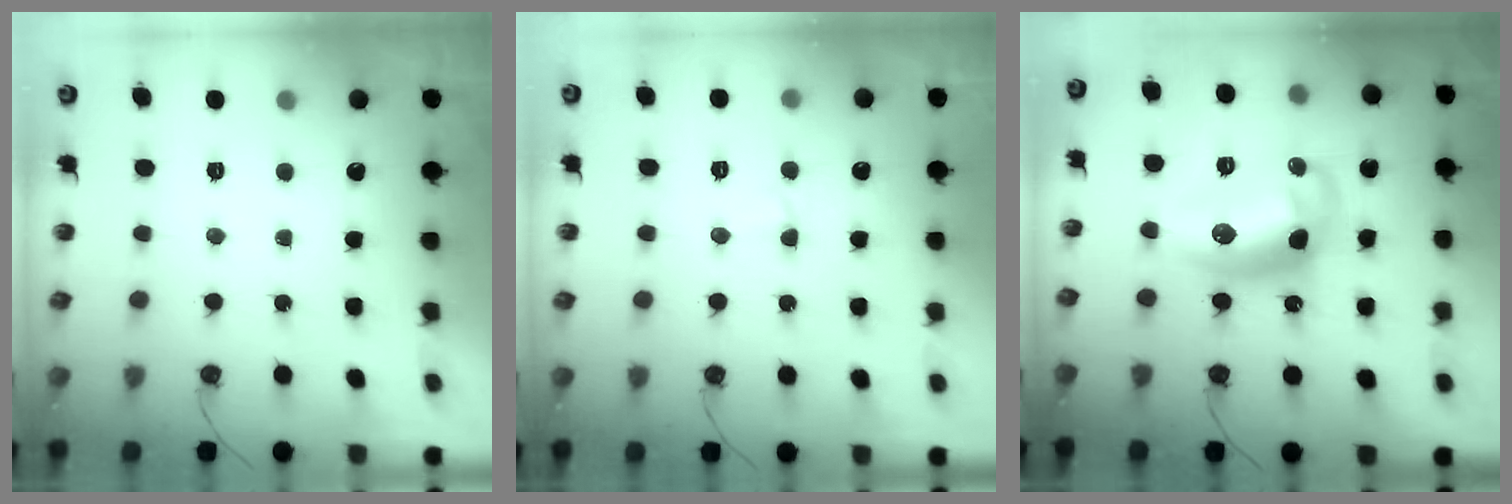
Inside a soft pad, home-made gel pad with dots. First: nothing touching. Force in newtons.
{"total": 3.6, "press": 3.6, "slide": 0.5}
{"total": 14.7, "press": 14.6, "slide": 1.1}